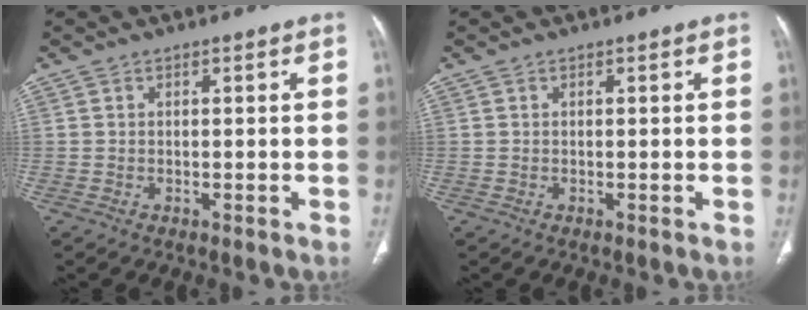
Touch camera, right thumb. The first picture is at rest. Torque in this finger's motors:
{"motor_torque": [0.12, -0.02, 0.18, -0.12, -0.03]}